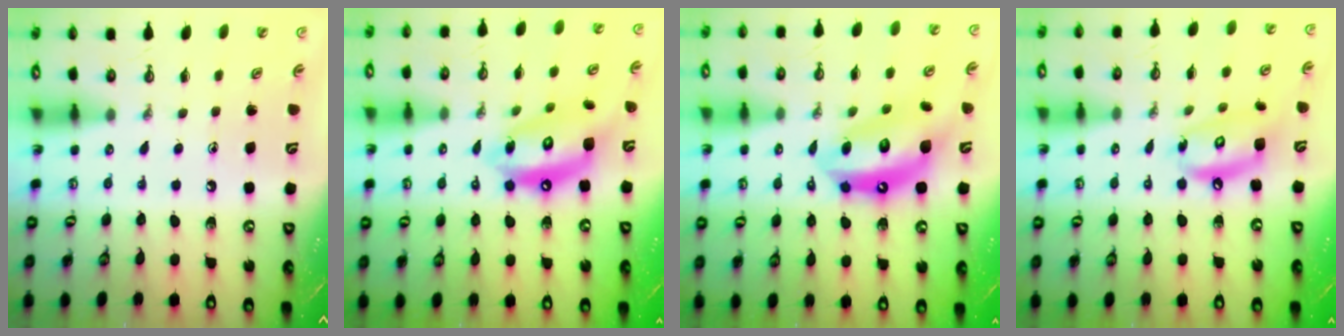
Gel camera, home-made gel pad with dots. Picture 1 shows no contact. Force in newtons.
{"total": 13.5, "press": 13.4, "slide": 0.9}
{"total": 13.6, "press": 13.5, "slide": 1.5}
{"total": 11.7, "press": 11.6, "slide": 1.1}